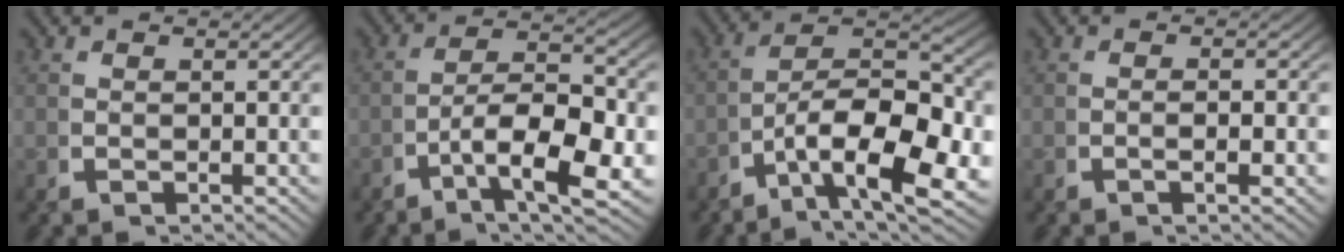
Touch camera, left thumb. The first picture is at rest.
{"total": 9.1, "force": [-1.9, 4.3, 7.8], "torque": [-0.132, -0.034, -0.021]}
{"total": 12.9, "force": [-2.1, 7.7, 10.1], "torque": [-0.169, -0.048, -0.019]}
{"total": 1.3, "force": [-0.3, 0.0, 1.3], "torque": [-0.022, 0.002, -0.008]}